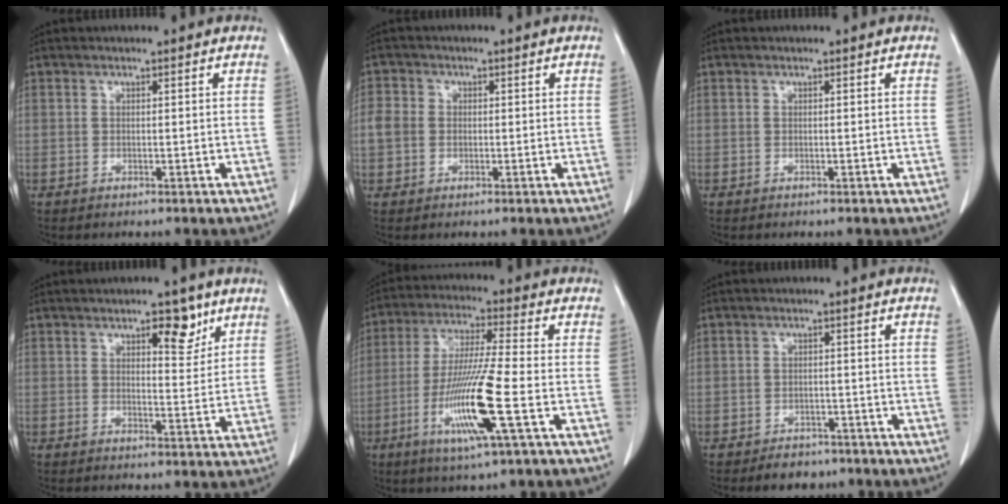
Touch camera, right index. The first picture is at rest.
{"total": 3.3, "force": [-0.1, 2.9, 1.5], "torque": [-0.038, 0.012, -0.005]}
{"total": 0.0}
{"total": 5.2, "force": [3.1, 2.0, 3.6], "torque": [-0.044, -0.002, 0.042]}
{"total": 13.5, "force": [-4.4, -0.2, 12.8], "torque": [-0.258, -0.021, -0.087]}
{"total": 3.9, "force": [-3.0, 2.3, 0.9], "torque": [-0.014, 0.005, -0.039]}